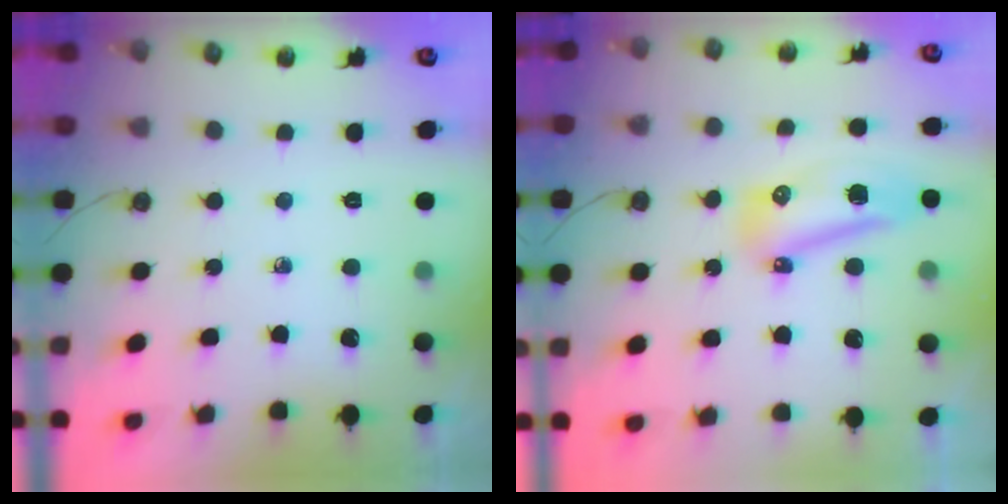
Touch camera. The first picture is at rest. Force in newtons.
{"total": 10.1, "press": 10.1, "slide": 1.2}